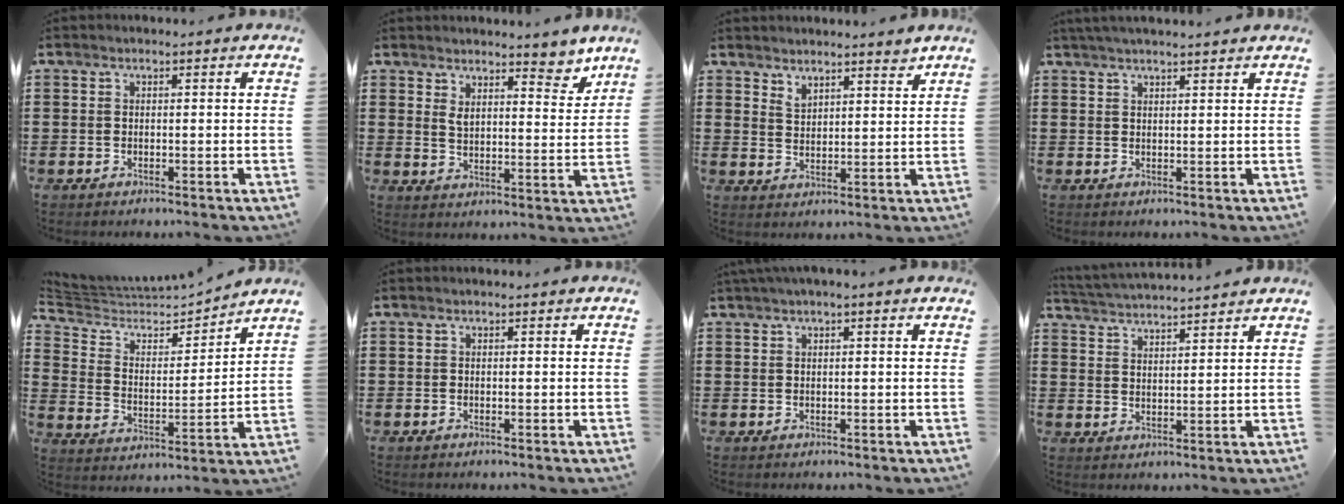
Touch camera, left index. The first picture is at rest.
{"total": 5.5, "force": [4.5, 1.8, 2.5], "torque": [-0.042, -0.022, 0.074]}
{"total": 3.6, "force": [3.4, 0.9, 0.6], "torque": [-0.022, -0.005, 0.063]}
{"total": 1.9, "force": [1.8, -0.4, 0.5], "torque": [-0.012, 0.000, 0.035]}
{"total": 4.8, "force": [4.3, 1.7, 1.4], "torque": [-0.057, -0.033, 0.067]}
{"total": 0.0}
{"total": 1.2, "force": [0.6, -0.2, 1.0], "torque": [-0.020, -0.002, 0.012]}
{"total": 3.1, "force": [3.1, -0.6, 0.0], "torque": [-0.012, -0.020, 0.052]}